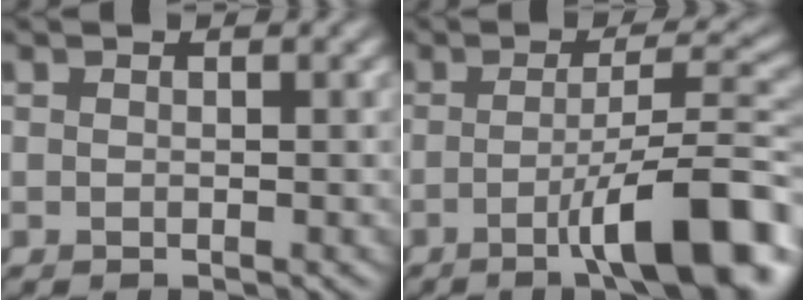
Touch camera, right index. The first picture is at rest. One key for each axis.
{"total": 10.2, "fx": -4.3, "fy": 2.0, "fz": 9.0, "tx": -0.120, "ty": 0.014, "tz": -0.067}